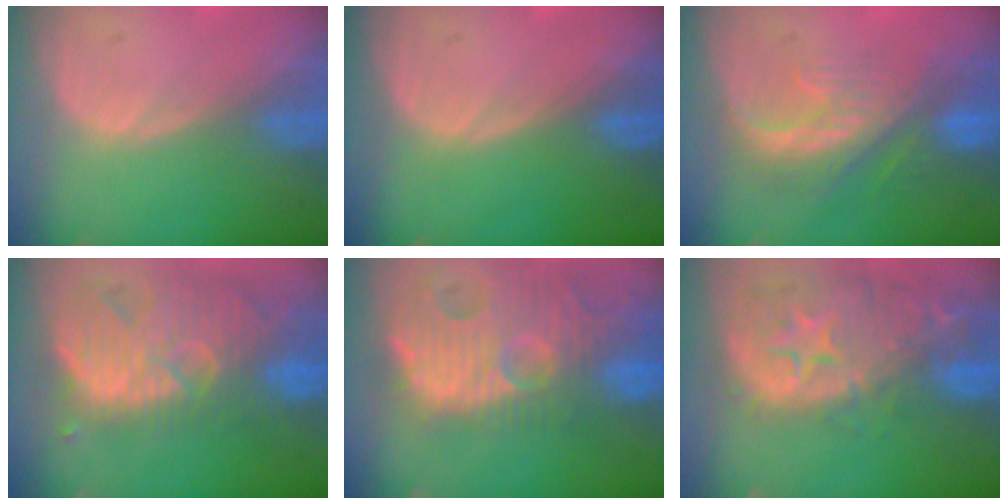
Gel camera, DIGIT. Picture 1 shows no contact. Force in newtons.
{"total": 0.0}
{"total": 8.2, "press": 7.4, "slide": 3.4}
{"total": 12.1, "press": 11.0, "slide": 5.1}
{"total": 14.6, "press": 12.6, "slide": 7.3}
{"total": 14.0, "press": 11.3, "slide": 8.3}